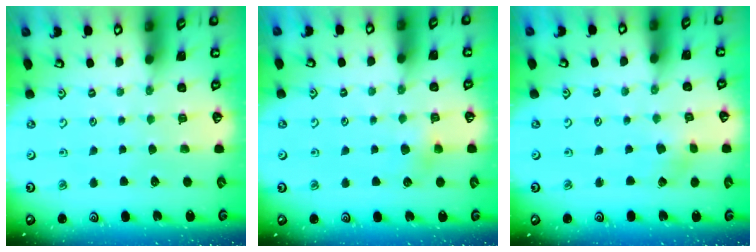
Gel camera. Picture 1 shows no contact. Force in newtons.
{"total": 4.6, "press": 4.4, "slide": 1.3}
{"total": 2.3, "press": 2.3, "slide": 0.4}